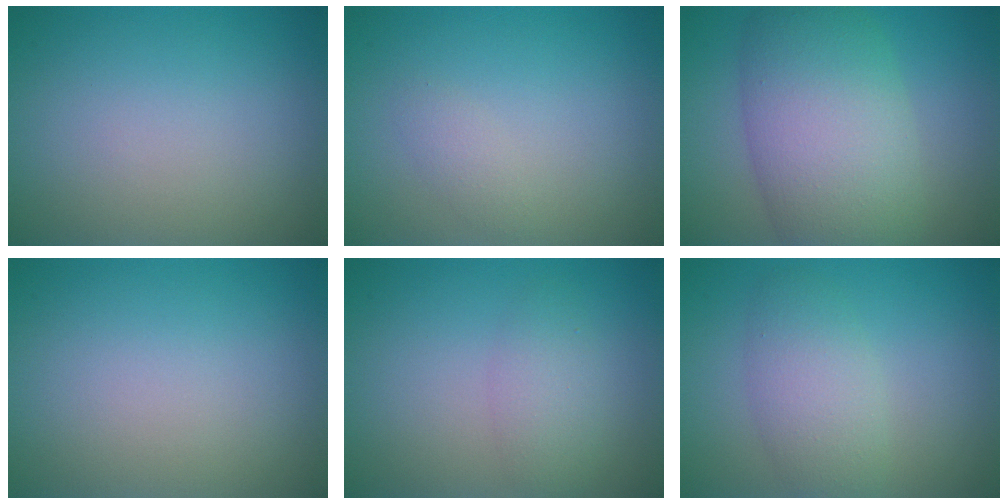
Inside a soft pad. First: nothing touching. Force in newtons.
{"total": 1.0, "press": 1.0, "slide": 0.0}
{"total": 10.0, "press": 9.9, "slide": 0.7}
{"total": 0.0}
{"total": 2.2, "press": 2.1, "slide": 0.2}
{"total": 3.7, "press": 3.7, "slide": 0.2}